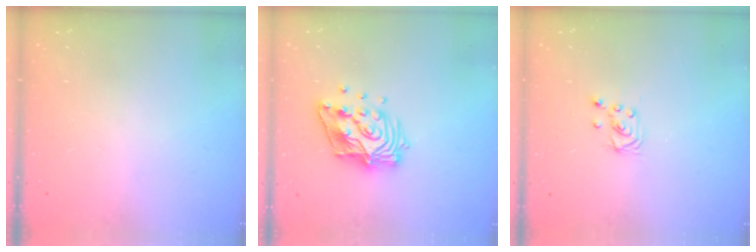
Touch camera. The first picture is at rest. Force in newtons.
{"total": 13.9, "press": 13.8, "slide": 1.5}
{"total": 2.0, "press": 2.0, "slide": 0.2}